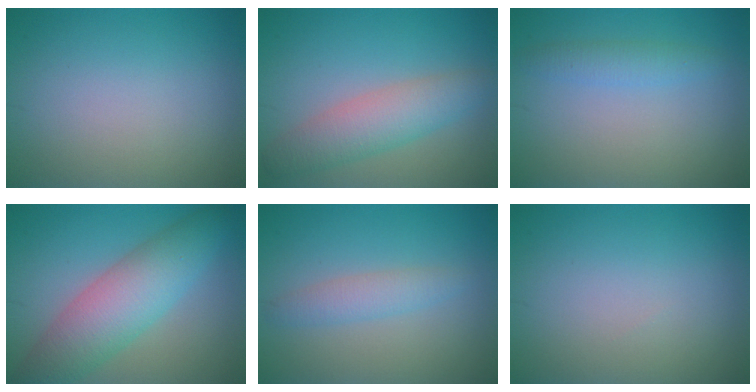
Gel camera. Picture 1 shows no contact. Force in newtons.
{"total": 4.4, "press": 4.4, "slide": 0.2}
{"total": 1.8, "press": 1.8, "slide": 0.1}
{"total": 7.1, "press": 7.0, "slide": 0.3}
{"total": 2.1, "press": 2.1, "slide": 0.1}
{"total": 0.0}